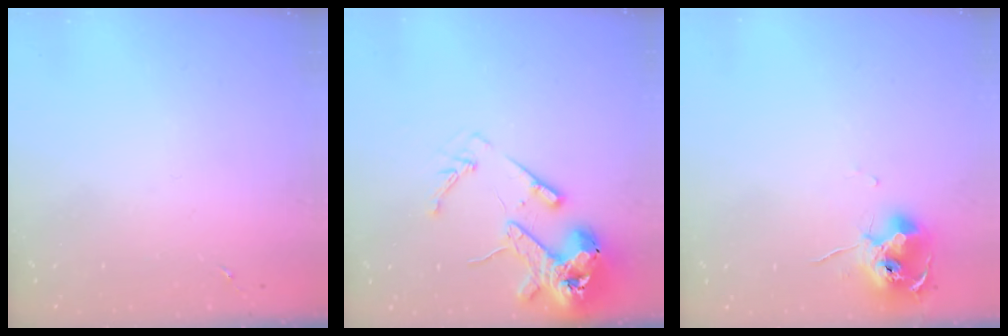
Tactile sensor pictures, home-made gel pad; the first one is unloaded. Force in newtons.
{"total": 14.8, "press": 14.6, "slide": 2.1}
{"total": 10.4, "press": 10.3, "slide": 0.7}